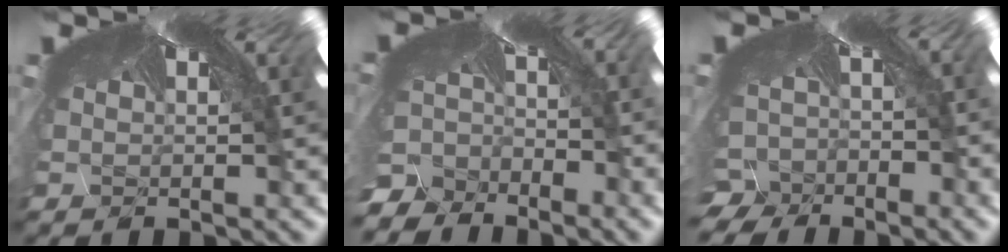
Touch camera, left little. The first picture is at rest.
{"total": 12.0, "force": [-11.7, 2.3, 0.3], "torque": [-0.017, -0.055, -0.188]}
{"total": 7.1, "force": [-6.8, 2.1, 0.8], "torque": [-0.029, -0.072, -0.087]}